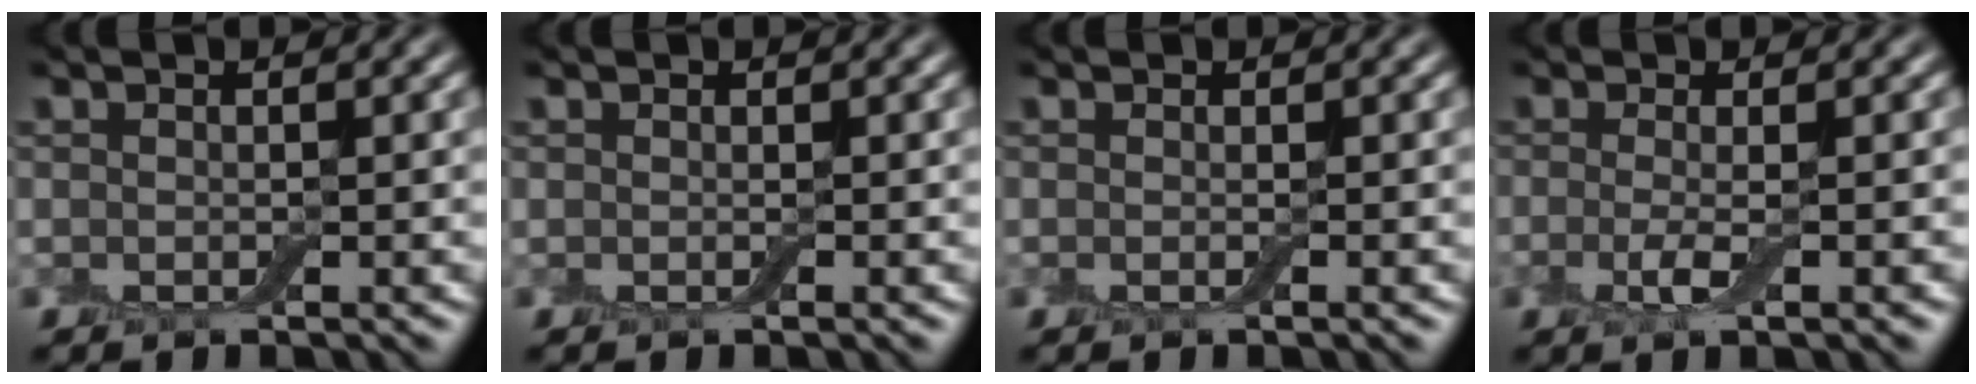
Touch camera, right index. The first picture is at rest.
{"total": 0.0}
{"total": 0.5, "force": [-0.1, 0.0, 0.5], "torque": [-0.012, -0.005, -0.003]}
{"total": 2.5, "force": [-0.6, 0.5, 2.4], "torque": [-0.052, -0.009, -0.014]}